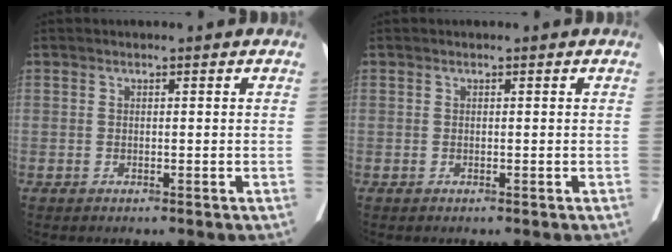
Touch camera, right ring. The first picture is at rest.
{"total": 0.0}